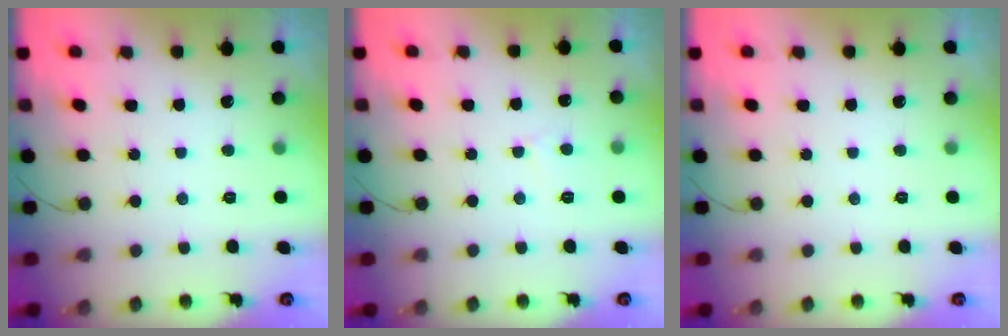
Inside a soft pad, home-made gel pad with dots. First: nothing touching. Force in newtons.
{"total": 2.3, "press": 2.3, "slide": 0.2}
{"total": 0.0}